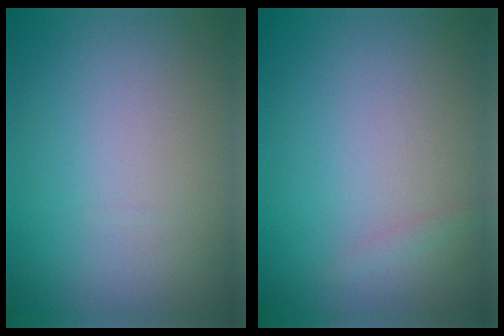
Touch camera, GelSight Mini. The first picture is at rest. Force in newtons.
{"total": 0.6, "press": 0.6, "slide": 0.0}